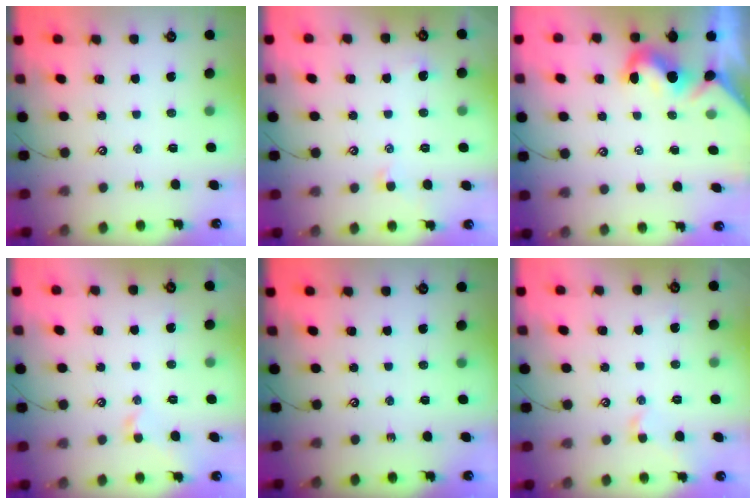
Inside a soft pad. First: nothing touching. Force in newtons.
{"total": 0.8, "press": 0.6, "slide": 0.6}
{"total": 1.8, "press": 1.8, "slide": 0.6}
{"total": 1.1, "press": 0.8, "slide": 0.7}
{"total": 0.0}
{"total": 2.3, "press": 2.1, "slide": 0.9}